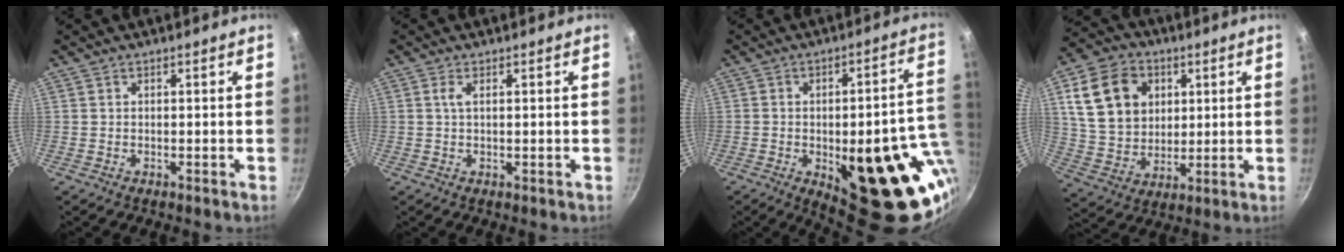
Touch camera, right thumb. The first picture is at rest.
{"total": 1.7, "force": [0.4, 0.4, 1.6], "torque": [-0.032, 0.000, 0.007]}
{"total": 26.1, "force": [-6.3, 10.9, 22.9], "torque": [-0.231, 0.008, -0.069]}
{"total": 17.0, "force": [5.1, 13.2, 9.4], "torque": [-0.152, -0.005, 0.098]}